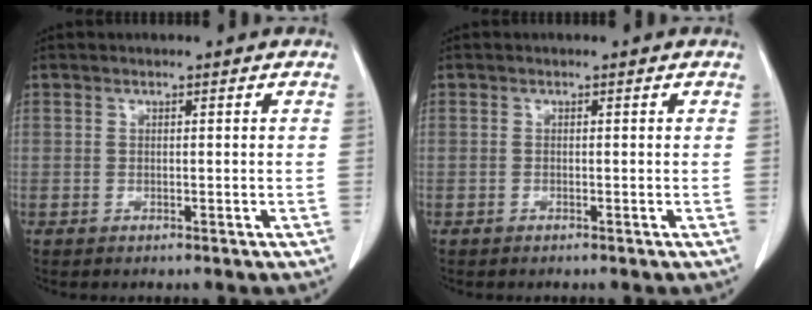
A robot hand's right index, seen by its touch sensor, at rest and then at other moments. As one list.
[{"total": 0.0}]